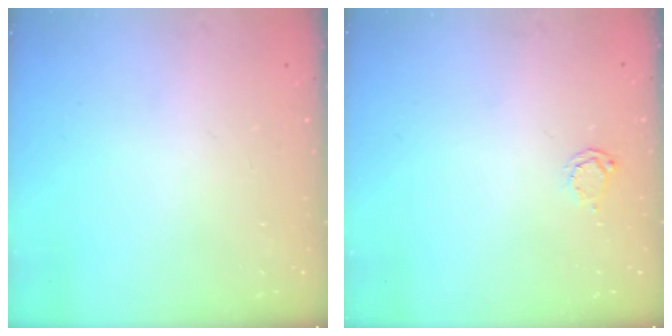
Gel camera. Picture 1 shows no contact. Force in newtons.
{"total": 2.7, "press": 2.7, "slide": 0.4}